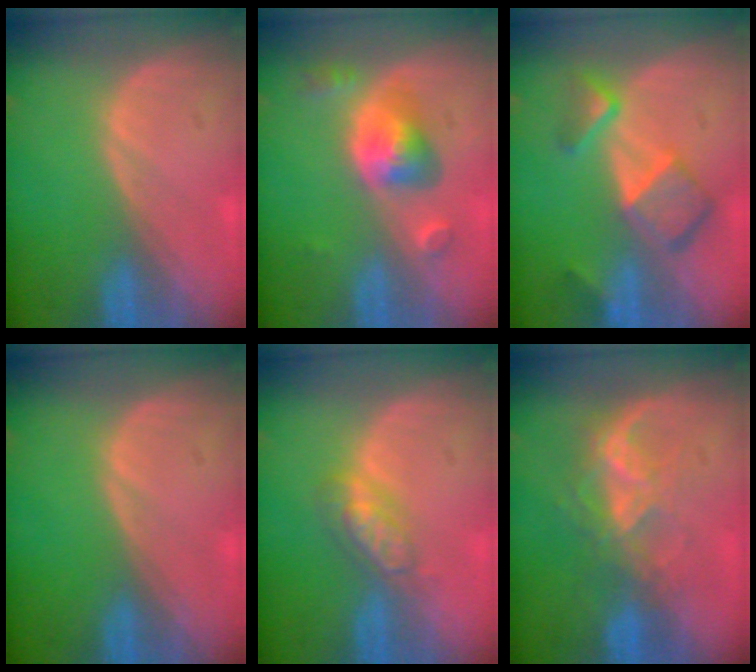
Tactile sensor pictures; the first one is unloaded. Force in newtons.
{"total": 6.0, "press": 5.5, "slide": 2.4}
{"total": 7.7, "press": 6.7, "slide": 3.8}
{"total": 0.0}
{"total": 4.8, "press": 4.2, "slide": 2.2}
{"total": 6.7, "press": 6.0, "slide": 3.0}